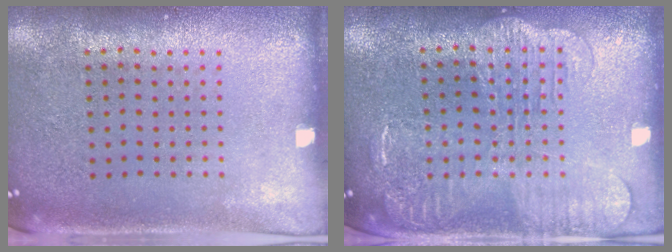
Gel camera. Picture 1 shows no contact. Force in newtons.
{"total": 2.2, "press": 2.1, "slide": 0.5}